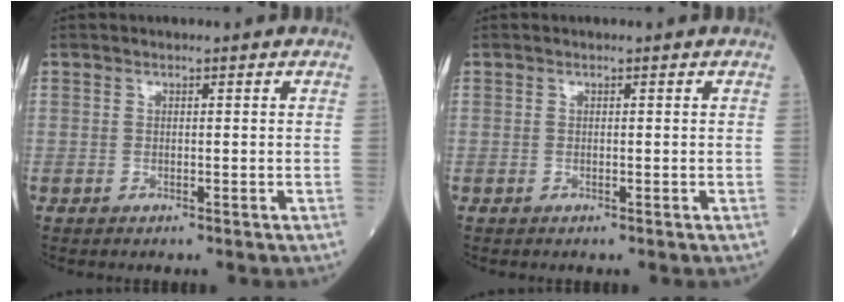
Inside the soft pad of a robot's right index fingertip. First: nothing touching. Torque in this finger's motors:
{"motor_torque": [0.02, 0.02, 0.00, 0.00]}